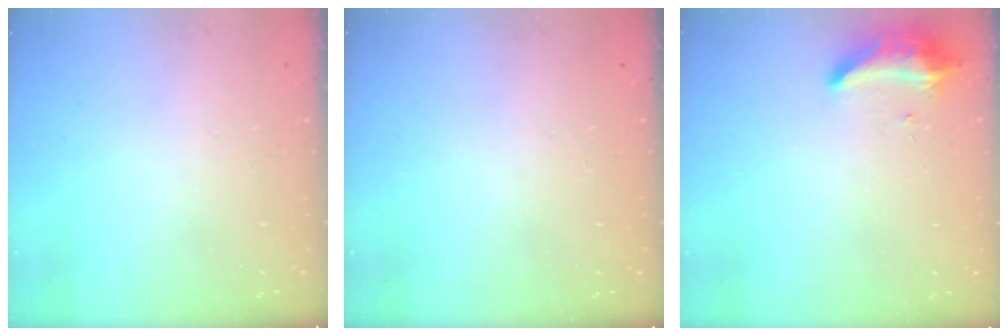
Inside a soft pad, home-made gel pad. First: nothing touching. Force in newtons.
{"total": 0.0}
{"total": 9.2, "press": 9.2, "slide": 0.6}